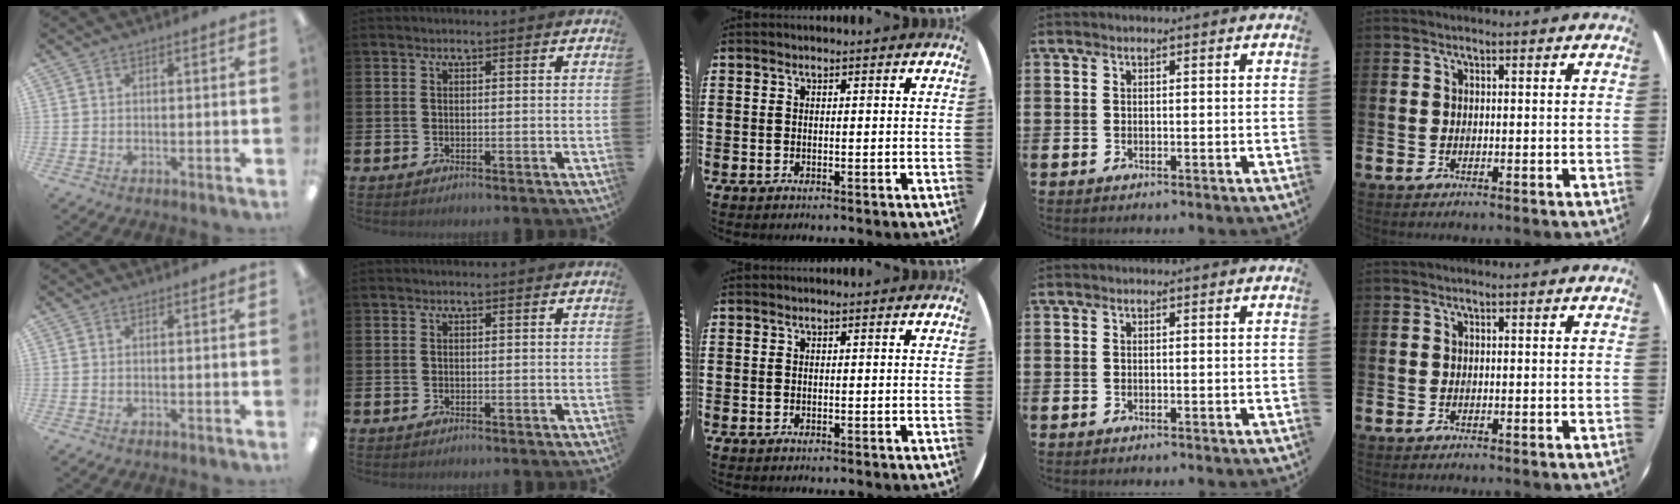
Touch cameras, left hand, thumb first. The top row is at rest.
{}